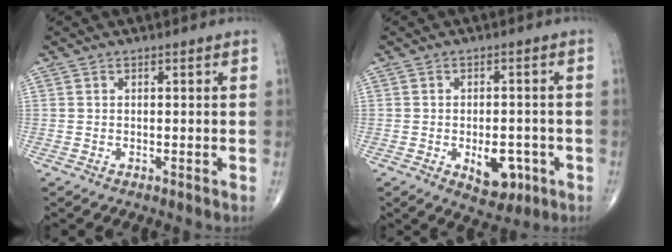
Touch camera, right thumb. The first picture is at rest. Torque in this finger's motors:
{"motor_torque": [2.08, 1.63, 0.46, -0.63, 0.19]}